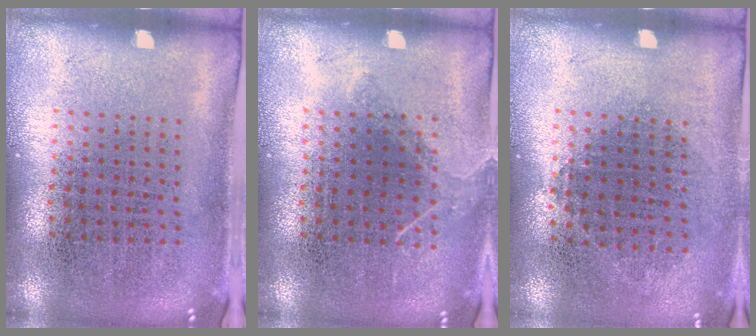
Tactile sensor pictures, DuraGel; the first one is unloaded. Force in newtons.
{"total": 0.9, "press": 0.9, "slide": 0.4}
{"total": 0.8, "press": 0.7, "slide": 0.3}